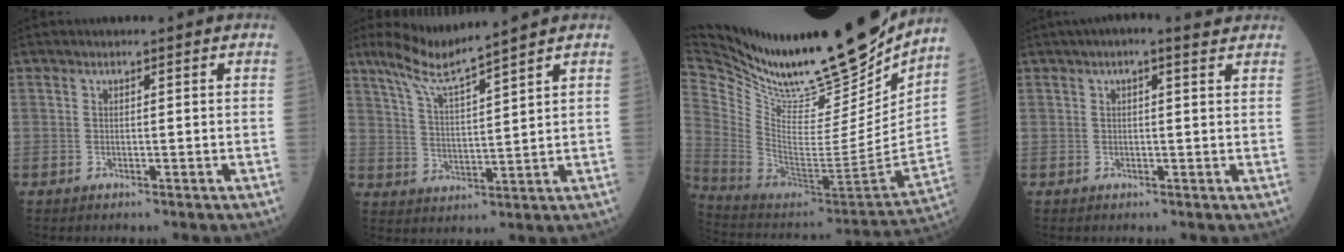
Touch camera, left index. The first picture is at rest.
{"total": 7.6, "force": [6.6, -1.1, 3.6], "torque": [-0.079, -0.007, 0.131]}
{"total": 29.2, "force": [25.2, 5.2, 13.9], "torque": [-0.260, -0.083, 0.394]}
{"total": 4.7, "force": [3.5, 1.2, 3.0], "torque": [-0.049, 0.030, 0.046]}